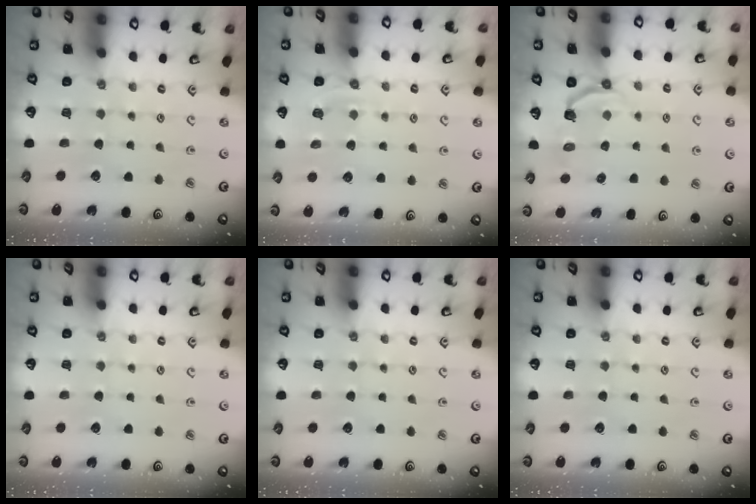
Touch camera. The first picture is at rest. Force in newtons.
{"total": 5.0, "press": 4.7, "slide": 1.8}
{"total": 3.5, "press": 1.8, "slide": 3.1}
{"total": 0.0}
{"total": 0.0}
{"total": 0.0}